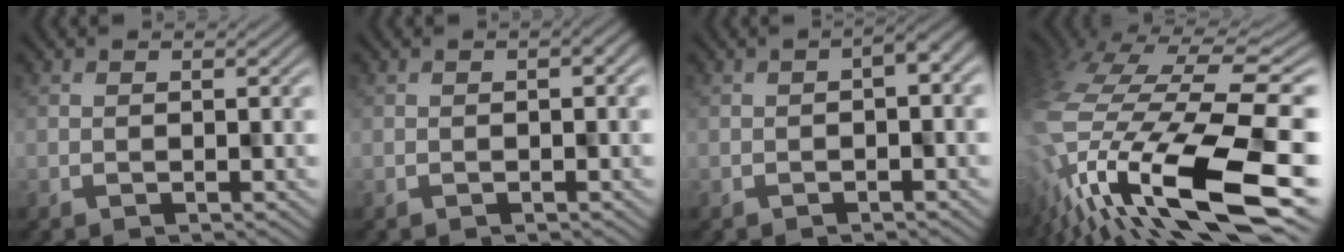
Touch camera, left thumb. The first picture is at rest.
{"total": 1.3, "force": [-0.4, 0.3, 1.2], "torque": [-0.020, 0.000, -0.005]}
{"total": 2.2, "force": [-0.2, 0.6, 2.1], "torque": [-0.034, 0.001, -0.004]}
{"total": 16.9, "force": [-4.9, 7.1, 14.6], "torque": [-0.326, -0.029, -0.071]}